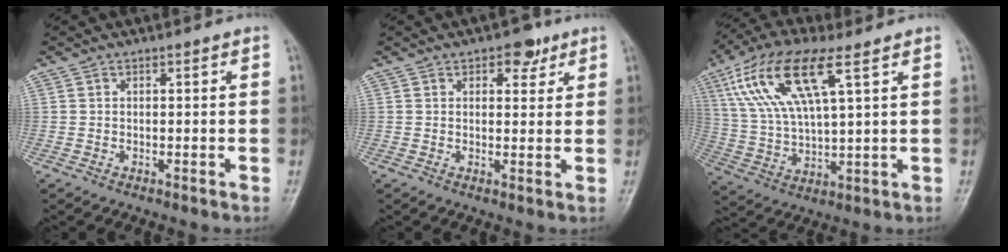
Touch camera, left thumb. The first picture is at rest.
{"total": 4.3, "force": [2.4, 2.6, 2.4], "torque": [-0.009, -0.008, 0.029]}
{"total": 15.6, "force": [7.0, 5.0, 13.0], "torque": [-0.270, -0.005, 0.137]}